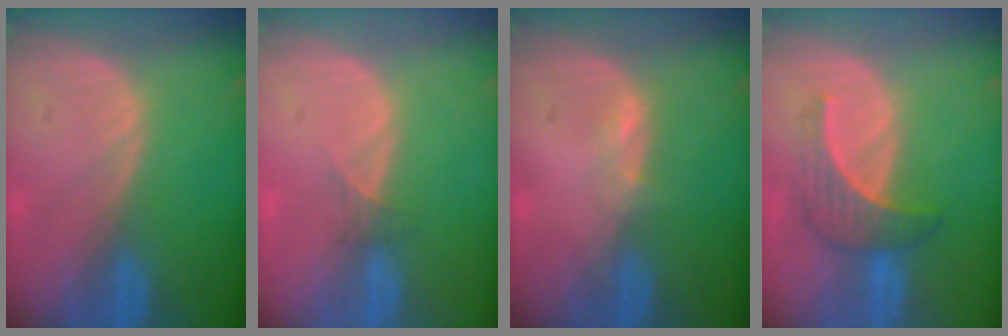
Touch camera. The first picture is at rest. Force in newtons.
{"total": 1.3, "press": 1.0, "slide": 0.8}
{"total": 1.3, "press": 1.2, "slide": 0.5}
{"total": 5.0, "press": 4.9, "slide": 0.8}